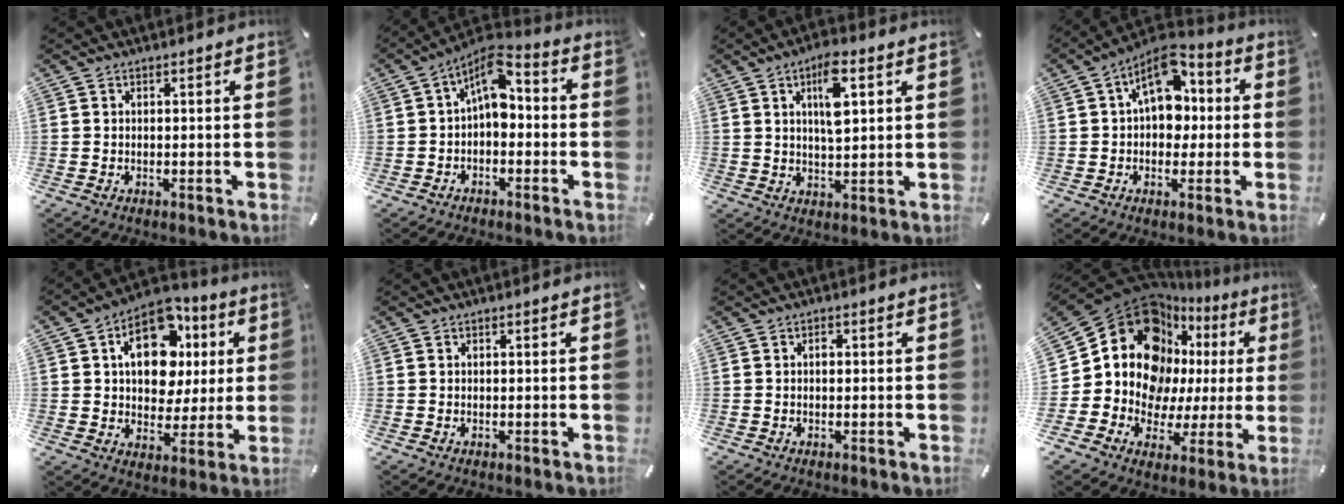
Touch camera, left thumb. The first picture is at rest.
{"total": 8.1, "force": [0.9, 5.0, 6.4], "torque": [-0.111, -0.008, 0.014]}
{"total": 8.7, "force": [3.4, 3.1, 7.4], "torque": [-0.119, -0.006, 0.051]}
{"total": 14.0, "force": [3.7, 9.9, 9.3], "torque": [-0.136, -0.016, 0.068]}
{"total": 15.9, "force": [5.1, 11.3, 9.9], "torque": [-0.148, -0.010, 0.097]}
{"total": 0.0}
{"total": 1.0, "force": [0.1, 0.7, 0.7], "torque": [-0.007, -0.001, -0.001]}
{"total": 19.8, "force": [6.4, 15.4, 10.7], "torque": [-0.189, -0.069, 0.122]}